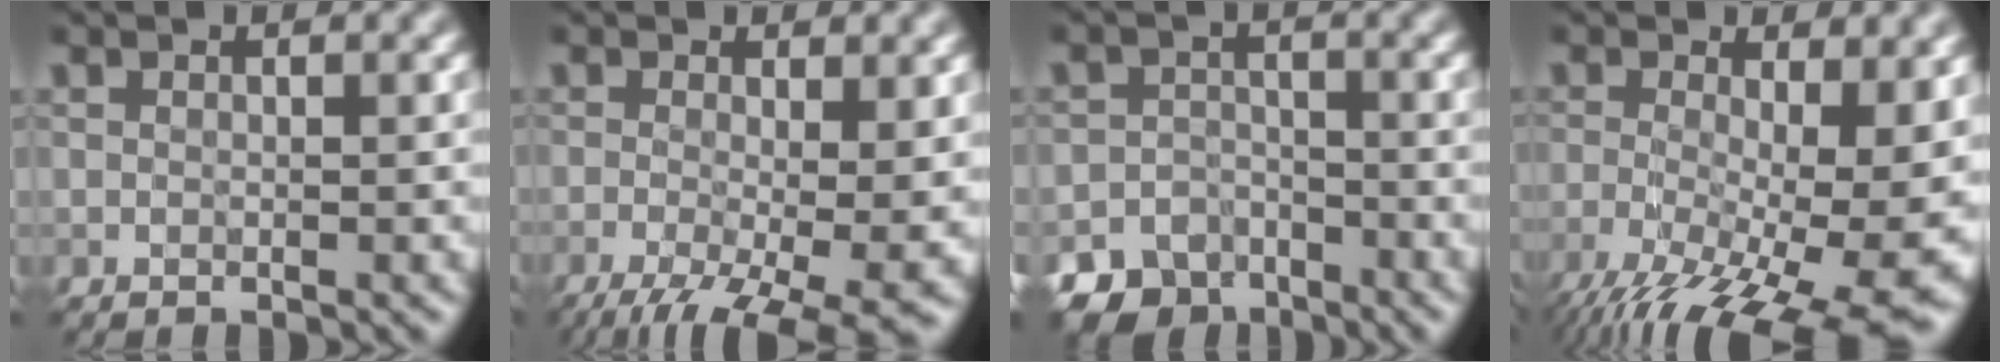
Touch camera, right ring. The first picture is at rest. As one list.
[{"total": 9.8, "force": [-3.5, 3.6, 8.4], "torque": [-0.134, -0.028, -0.046]}, {"total": 7.0, "force": [-5.4, 4.4, 0.6], "torque": [0.010, -0.016, -0.080]}, {"total": 15.0, "force": [-4.3, 6.0, 13.1], "torque": [-0.216, -0.035, -0.050]}]